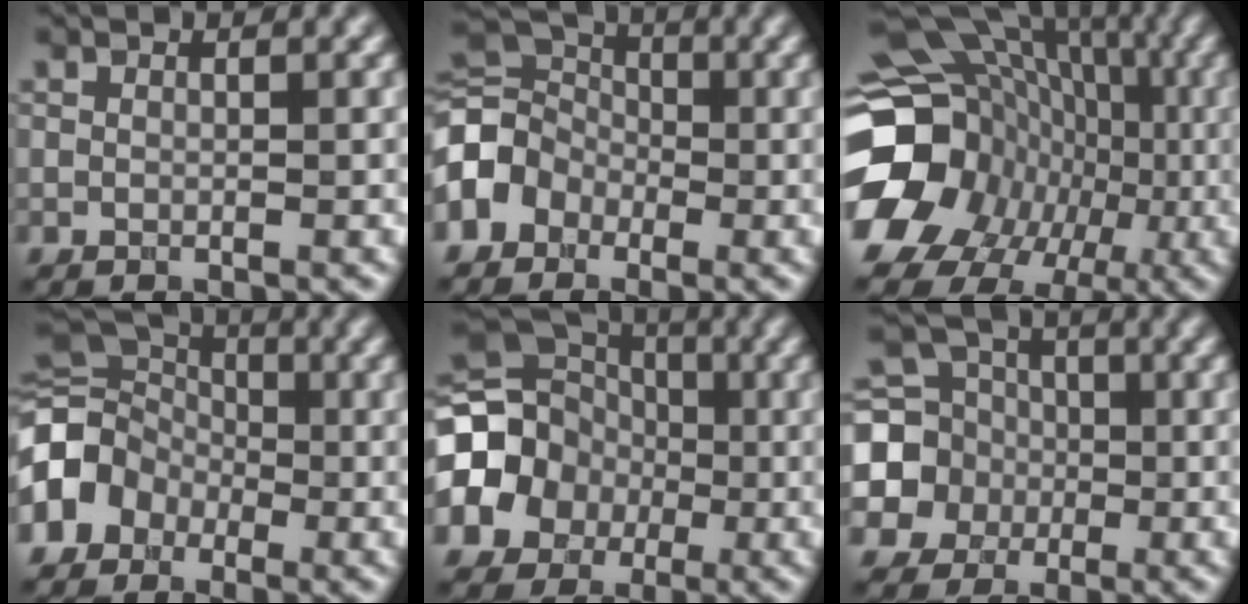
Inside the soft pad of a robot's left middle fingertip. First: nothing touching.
{"total": 5.3, "force": [-1.6, 4.2, 2.7], "torque": [-0.048, 0.018, -0.049]}
{"total": 20.7, "force": [-4.5, 17.6, 9.9], "torque": [-0.158, -0.018, -0.089]}
{"total": 8.5, "force": [-1.9, 6.9, 4.6], "torque": [-0.073, 0.014, -0.065]}
{"total": 14.1, "force": [-2.3, 12.6, 5.9], "torque": [-0.135, 0.007, -0.077]}
{"total": 7.7, "force": [-0.7, 7.2, 2.6], "torque": [-0.071, 0.019, -0.046]}